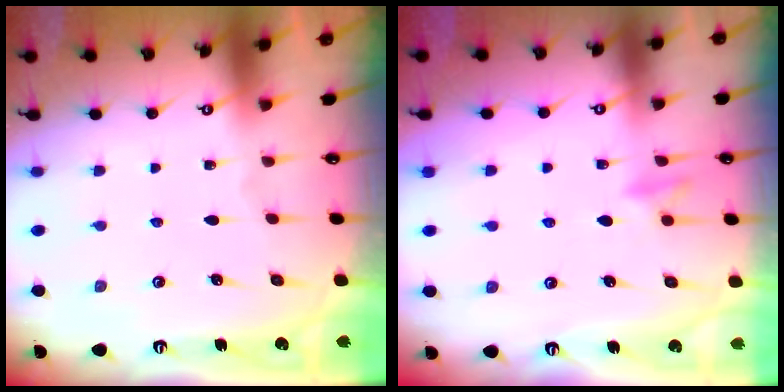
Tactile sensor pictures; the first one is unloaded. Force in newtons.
{"total": 8.4, "press": 8.3, "slide": 1.7}